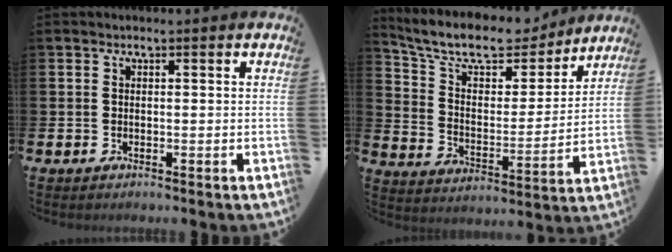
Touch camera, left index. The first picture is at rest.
{"total": 10.8, "force": [9.5, 3.6, 3.8], "torque": [-0.108, -0.062, 0.164]}